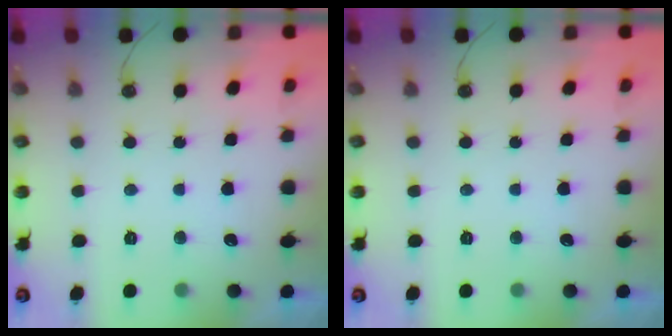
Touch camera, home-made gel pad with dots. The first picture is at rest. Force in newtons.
{"total": 0.8, "press": 0.5, "slide": 0.6}